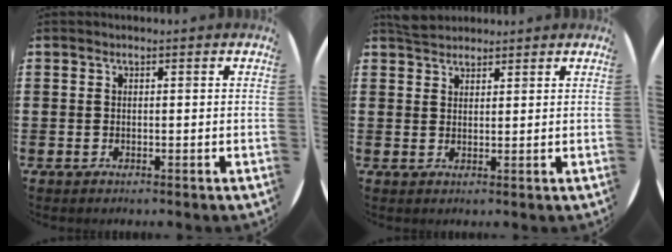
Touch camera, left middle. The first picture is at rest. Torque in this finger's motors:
{"motor_torque": [0.72, -0.74, 0.03, 0.04]}